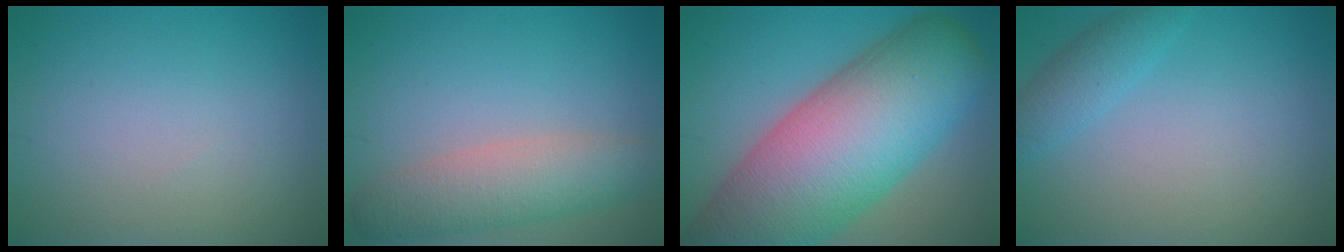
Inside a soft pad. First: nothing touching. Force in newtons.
{"total": 4.9, "press": 4.9, "slide": 0.5}
{"total": 16.8, "press": 16.8, "slide": 0.8}
{"total": 2.4, "press": 2.4, "slide": 0.1}